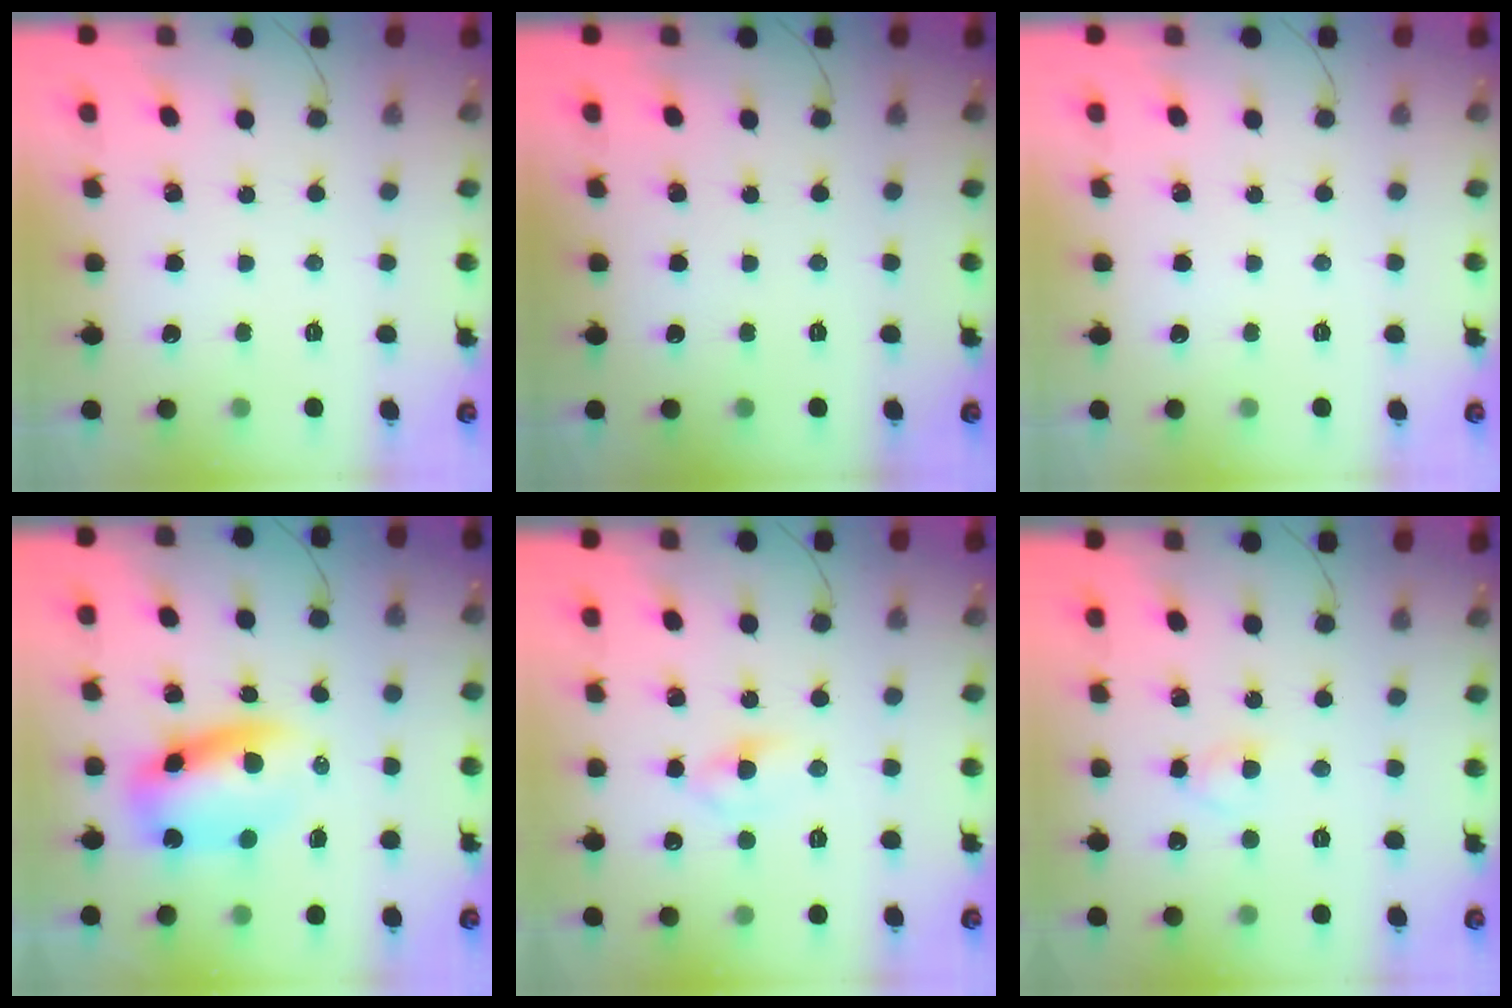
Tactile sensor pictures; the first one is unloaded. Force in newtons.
{"total": 0.0}
{"total": 0.0}
{"total": 9.1, "press": 8.8, "slide": 2.4}
{"total": 2.7, "press": 2.5, "slide": 1.1}
{"total": 2.8, "press": 2.6, "slide": 1.1}